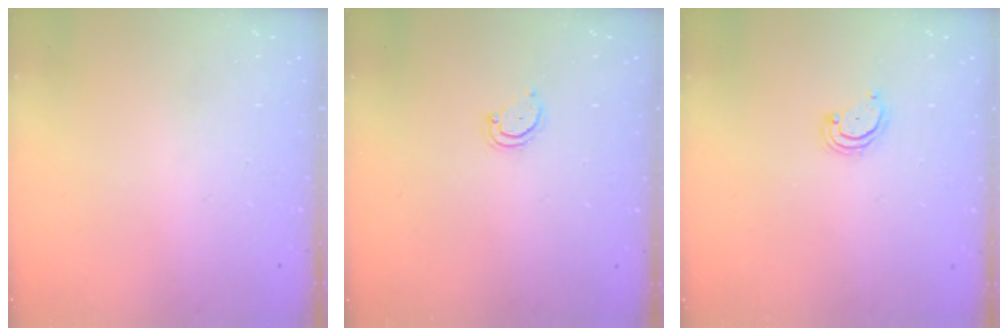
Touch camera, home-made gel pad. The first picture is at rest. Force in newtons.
{"total": 3.3, "press": 3.3, "slide": 0.5}
{"total": 2.5, "press": 2.5, "slide": 0.3}